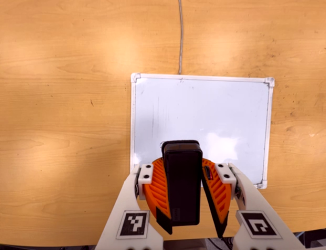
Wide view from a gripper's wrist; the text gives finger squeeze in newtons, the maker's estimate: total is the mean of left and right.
{"total": 9.4, "left": 9.6, "right": 9.1}